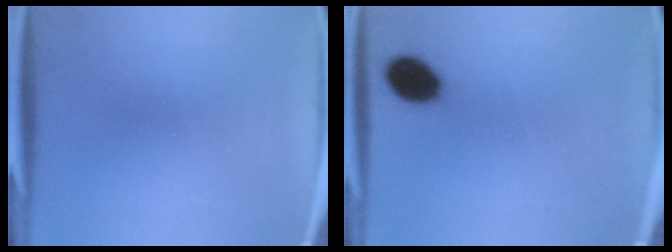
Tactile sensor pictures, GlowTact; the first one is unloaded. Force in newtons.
{"total": 8.1}